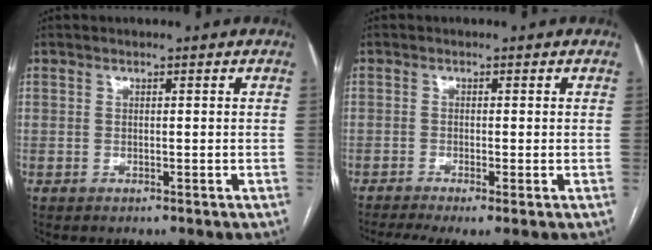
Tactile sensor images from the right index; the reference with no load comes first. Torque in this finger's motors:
{"motor_torque": [0.27, -0.05, -0.06, 0.01]}